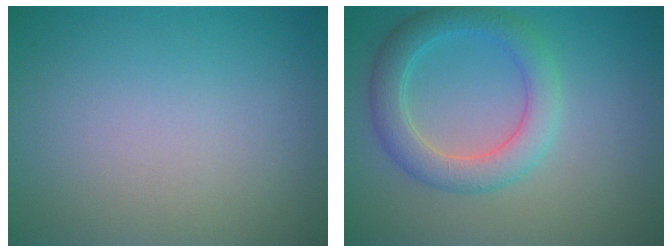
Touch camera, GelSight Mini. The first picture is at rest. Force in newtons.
{"total": 4.2, "press": 4.2, "slide": 0.1}